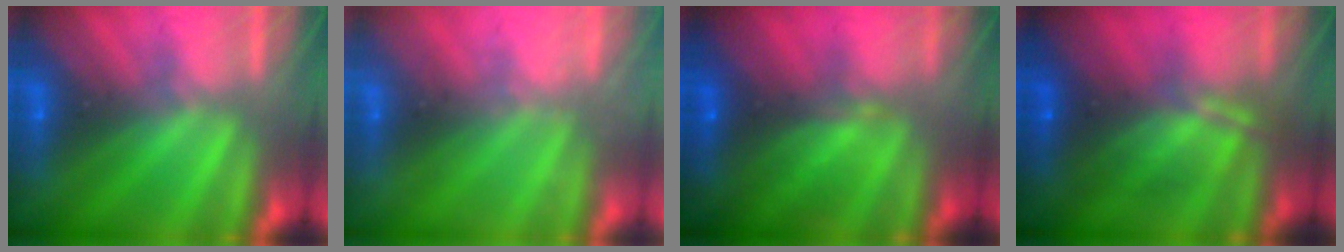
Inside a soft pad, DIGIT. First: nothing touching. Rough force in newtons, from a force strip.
{"total": 2.0}
{"total": 7.3}
{"total": 7.1}